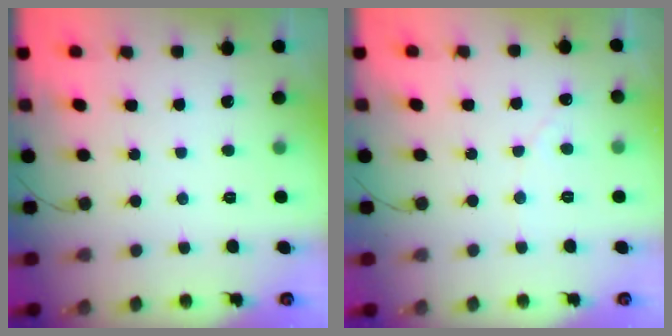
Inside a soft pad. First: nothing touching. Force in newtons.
{"total": 3.0, "press": 2.9, "slide": 0.3}